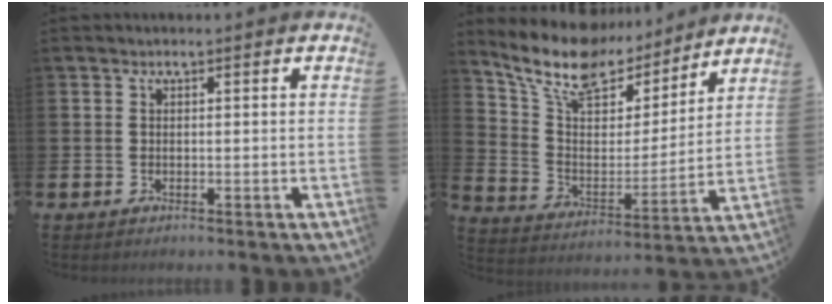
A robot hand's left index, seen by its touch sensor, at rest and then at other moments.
{"total": 11.8, "force": [10.0, 5.2, 3.6], "torque": [-0.114, -0.065, 0.178]}